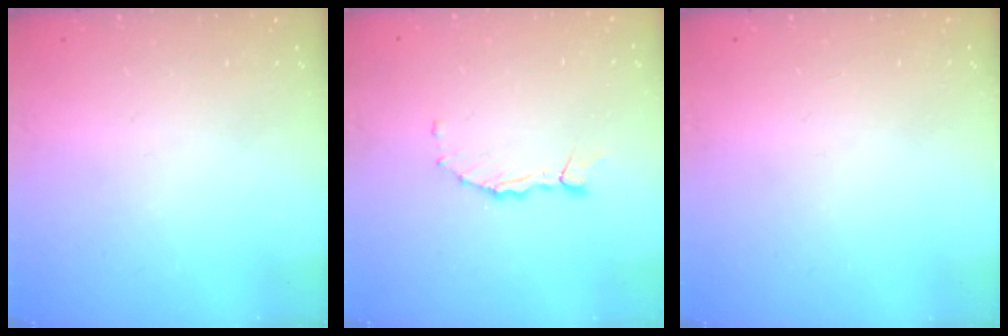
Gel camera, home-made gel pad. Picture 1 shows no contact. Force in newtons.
{"total": 1.9, "press": 1.9, "slide": 0.3}
{"total": 0.0}